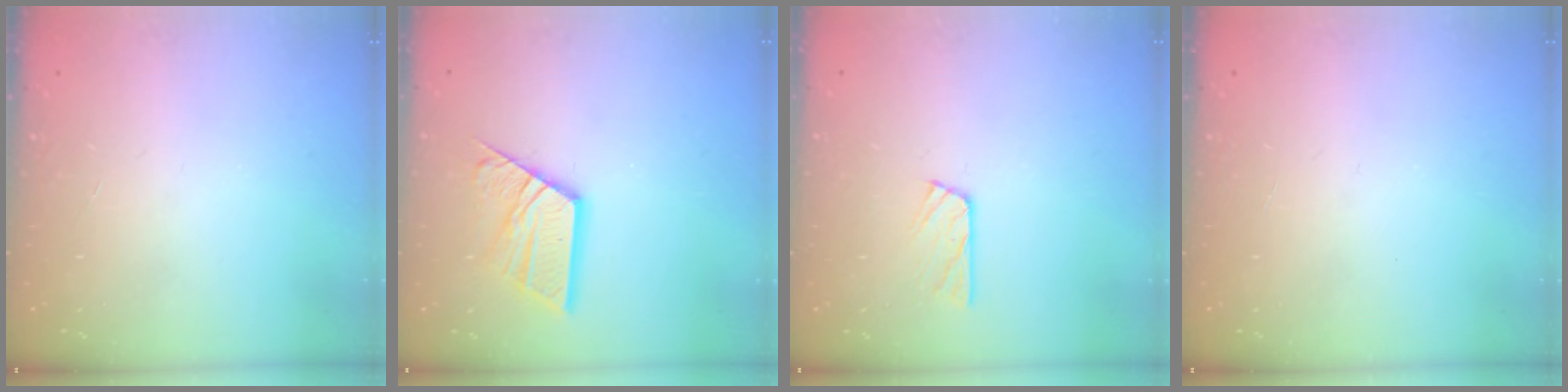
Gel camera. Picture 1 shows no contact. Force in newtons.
{"total": 14.1, "press": 14.0, "slide": 1.3}
{"total": 5.1, "press": 5.1, "slide": 0.5}
{"total": 0.0}